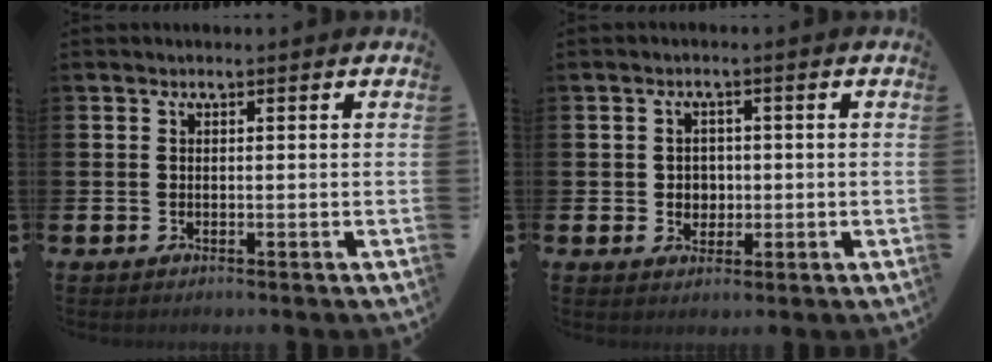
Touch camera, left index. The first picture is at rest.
{"total": 2.5, "force": [0.2, 2.4, 0.8], "torque": [0.000, 0.001, -0.006]}